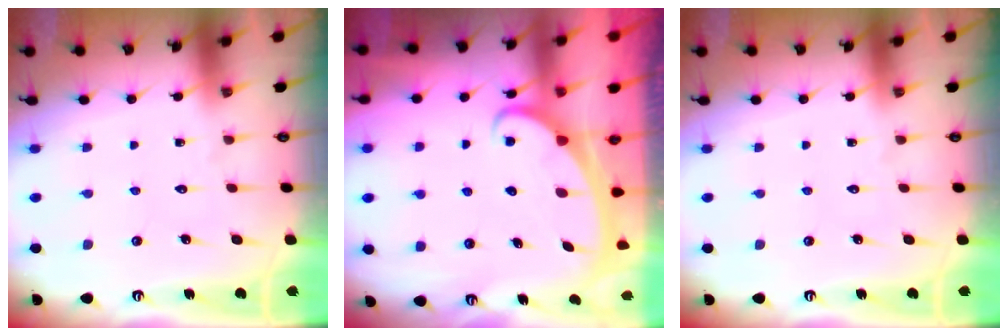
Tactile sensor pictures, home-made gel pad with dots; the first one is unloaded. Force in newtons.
{"total": 2.3, "press": 2.3, "slide": 0.3}
{"total": 0.0}